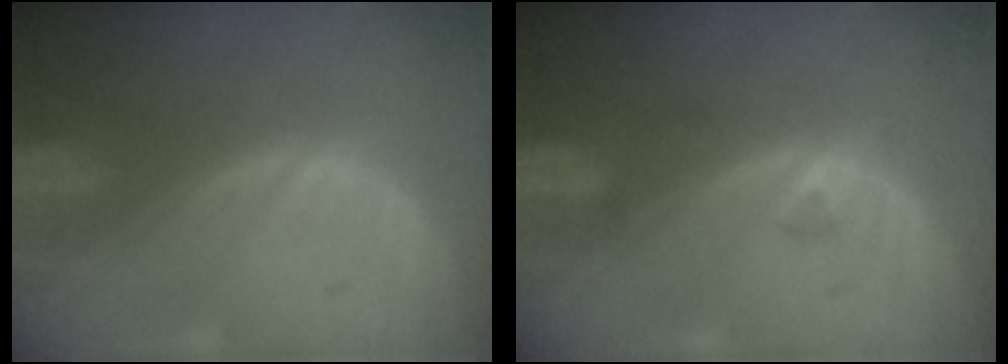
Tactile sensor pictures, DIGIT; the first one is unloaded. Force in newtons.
{"total": 1.2, "press": 1.2, "slide": 0.1}